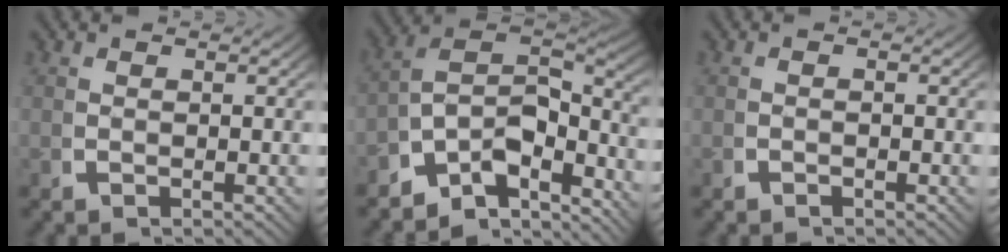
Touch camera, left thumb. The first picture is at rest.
{"total": 11.6, "force": [-2.6, 7.8, 8.1], "torque": [-0.153, -0.038, -0.039]}
{"total": 0.6, "force": [-0.5, 0.1, 0.1], "torque": [0.001, 0.002, -0.013]}